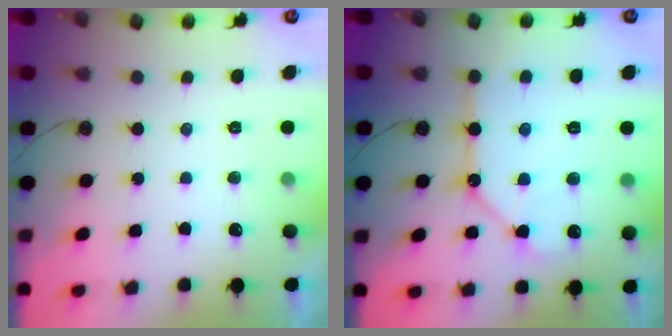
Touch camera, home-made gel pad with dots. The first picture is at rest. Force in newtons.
{"total": 10.8, "press": 10.8, "slide": 1.1}